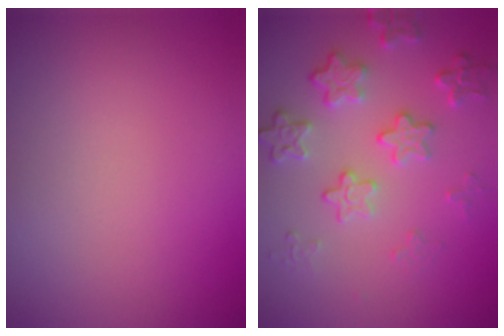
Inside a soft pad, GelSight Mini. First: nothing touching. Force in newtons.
{"total": 4.0, "press": 3.5, "slide": 2.1}